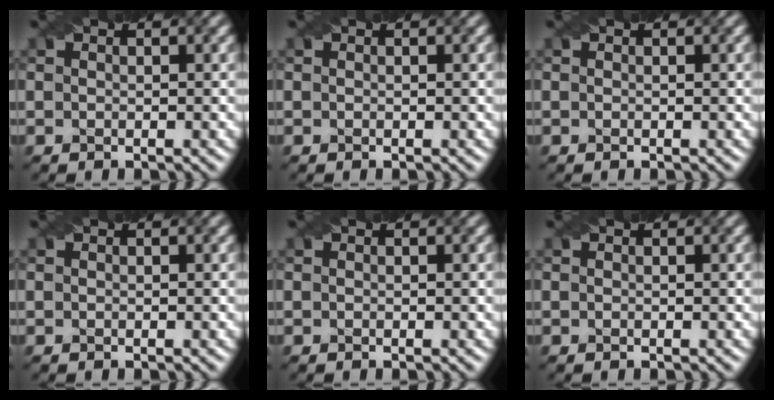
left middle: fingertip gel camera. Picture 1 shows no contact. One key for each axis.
{"total": 0.0}
{"total": 0.0}
{"total": 0.0}
{"total": 0.0}
{"total": 0.0}